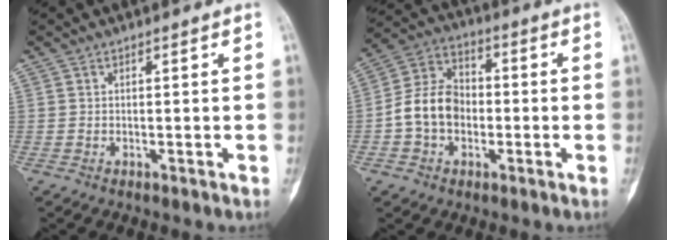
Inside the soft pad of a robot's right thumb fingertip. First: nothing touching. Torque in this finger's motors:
{"motor_torque": [1.35, 1.41, 0.53, -0.62, 0.06]}